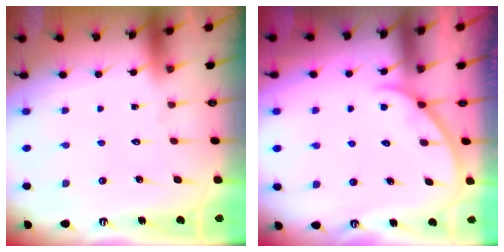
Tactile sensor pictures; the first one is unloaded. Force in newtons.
{"total": 2.9, "press": 2.9, "slide": 0.4}